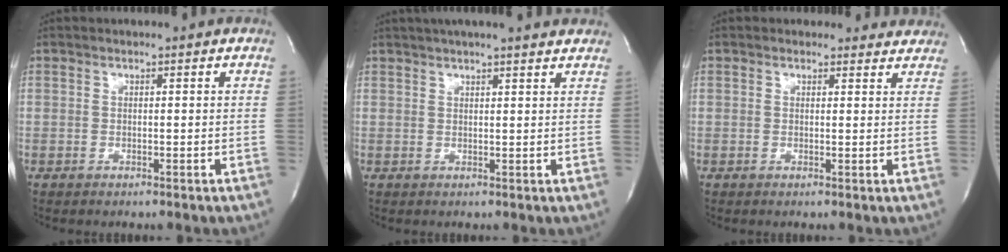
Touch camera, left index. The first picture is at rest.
{"total": 11.8, "force": [10.3, 1.2, 5.6], "torque": [-0.087, 0.031, 0.130]}
{"total": 4.6, "force": [4.1, 2.0, -0.1], "torque": [0.018, 0.000, 0.028]}